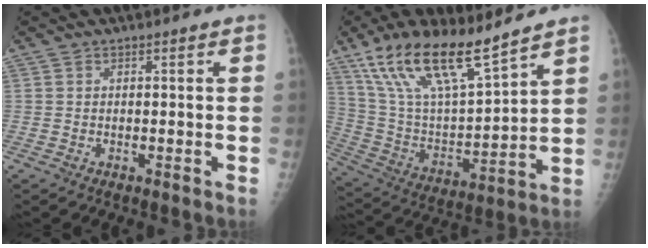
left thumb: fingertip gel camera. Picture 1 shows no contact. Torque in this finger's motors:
{"motor_torque": [0.99, 0.94, 1.43, -1.34, 0.56]}